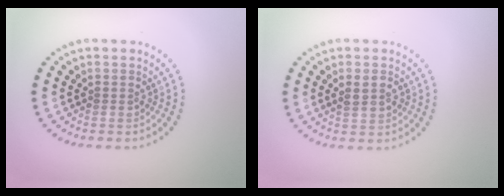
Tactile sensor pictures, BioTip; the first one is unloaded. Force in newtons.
{"total": 1.7, "press": 1.7, "slide": 0.1}